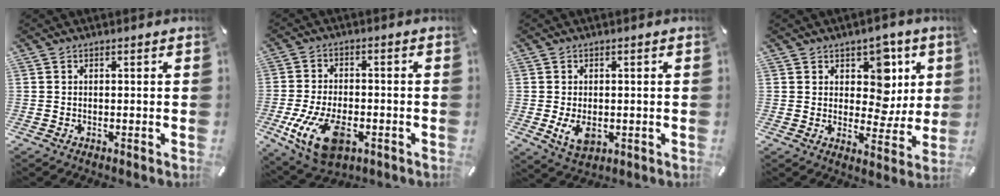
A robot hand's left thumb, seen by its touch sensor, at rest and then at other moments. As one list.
[{"total": 13.9, "force": [-4.7, 8.1, 10.2], "torque": [-0.202, 0.001, -0.084]}, {"total": 5.2, "force": [-0.8, 3.4, 3.8], "torque": [-0.077, -0.009, -0.019]}, {"total": 10.9, "force": [4.2, 8.4, 5.6], "torque": [-0.057, -0.034, 0.074]}]